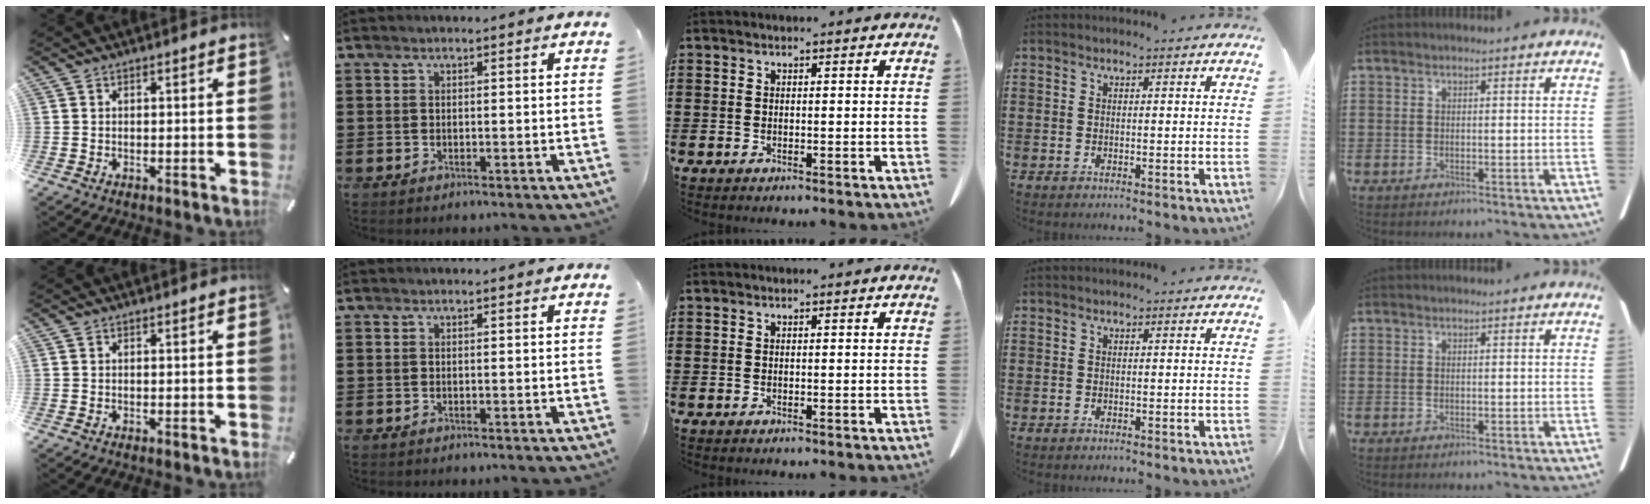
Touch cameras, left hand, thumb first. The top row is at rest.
{}